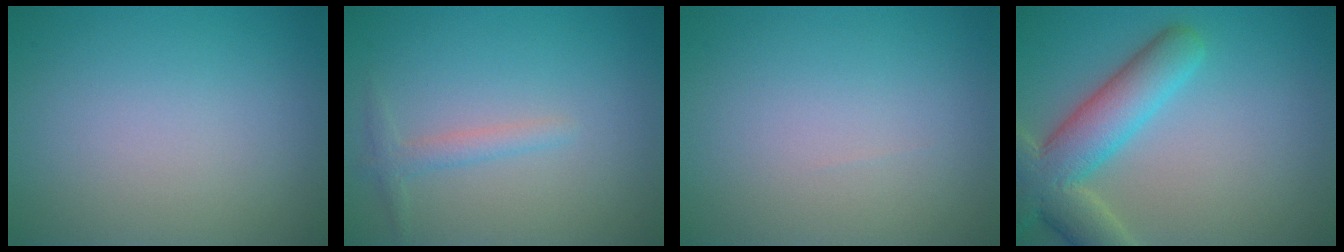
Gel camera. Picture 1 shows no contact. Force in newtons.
{"total": 1.5, "press": 1.5, "slide": 0.0}
{"total": 0.0}
{"total": 7.5, "press": 7.4, "slide": 0.6}